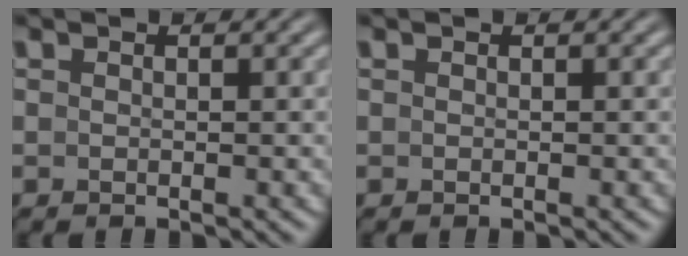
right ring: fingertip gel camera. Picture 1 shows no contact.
{"total": 0.0}